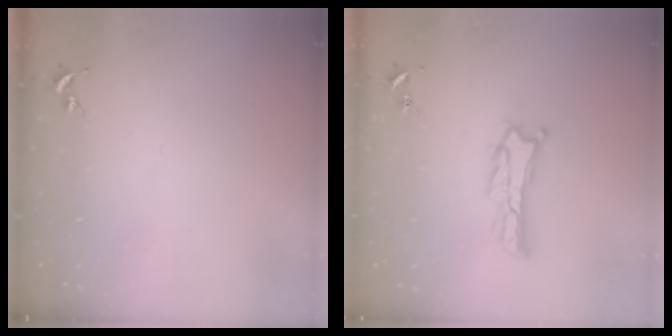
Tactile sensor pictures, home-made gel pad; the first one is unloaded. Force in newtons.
{"total": 3.0, "press": 2.9, "slide": 0.4}